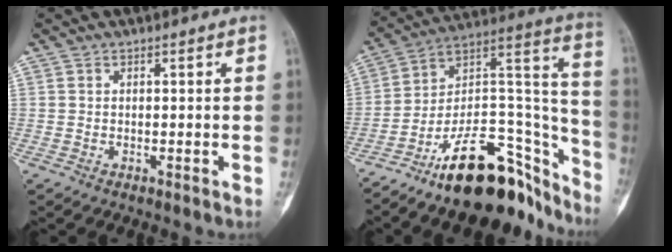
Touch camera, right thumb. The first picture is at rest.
{"total": 24.9, "force": [-18.3, 9.7, 13.8], "torque": [-0.136, 0.139, -0.301]}